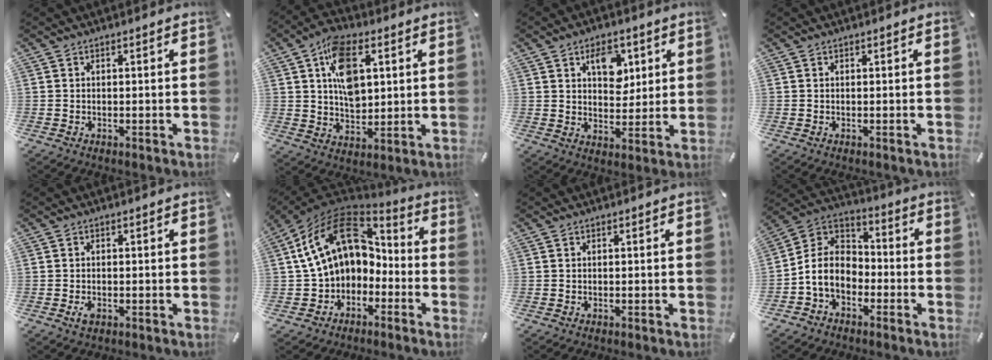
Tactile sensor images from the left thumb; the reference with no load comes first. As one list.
[{"total": 12.6, "force": [3.9, 8.1, 8.9], "torque": [-0.145, 0.000, 0.070]}, {"total": 8.6, "force": [3.7, 6.0, 4.9], "torque": [-0.056, -0.005, 0.059]}, {"total": 0.0}, {"total": 1.9, "force": [-0.7, 1.1, 1.4], "torque": [-0.032, -0.001, -0.013]}, {"total": 16.4, "force": [3.5, 12.2, 10.5], "torque": [-0.205, -0.002, 0.061]}, {"total": 0.0}, {"total": 8.7, "force": [-3.8, 6.7, 4.0], "torque": [-0.112, 0.011, -0.079]}]